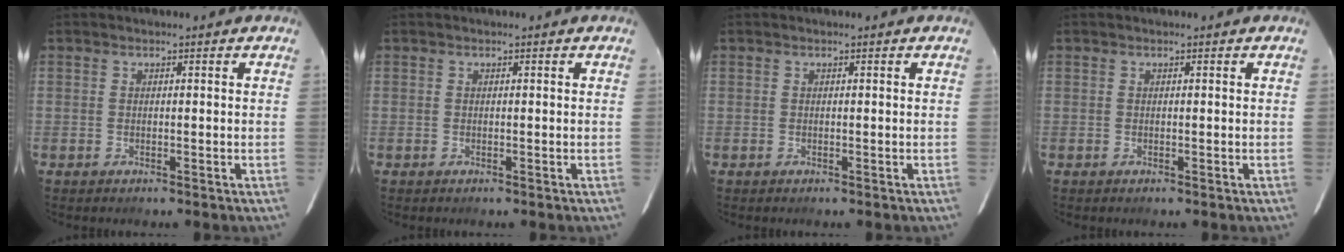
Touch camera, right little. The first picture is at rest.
{"total": 0.0}
{"total": 0.0}
{"total": 0.0}